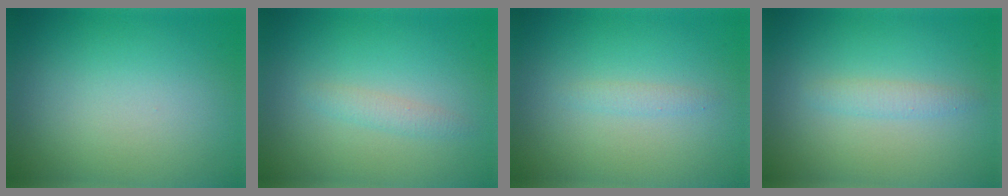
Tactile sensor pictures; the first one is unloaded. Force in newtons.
{"total": 1.2, "press": 1.2, "slide": 0.0}
{"total": 0.8, "press": 0.8, "slide": 0.0}
{"total": 1.3, "press": 1.3, "slide": 0.0}